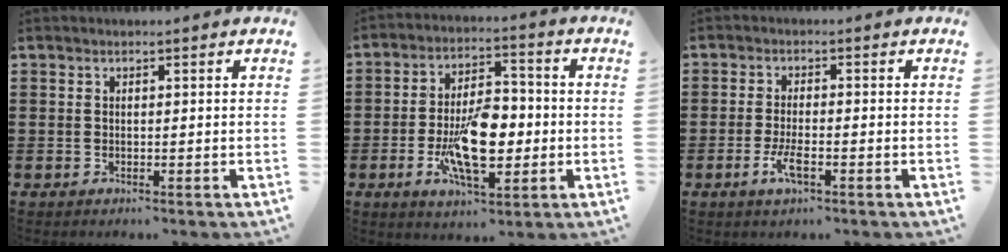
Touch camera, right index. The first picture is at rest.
{"total": 11.5, "force": [-2.2, 5.3, 10.0], "torque": [-0.195, -0.005, -0.040]}
{"total": 3.7, "force": [-1.6, 1.0, 3.2], "torque": [-0.072, -0.004, -0.035]}